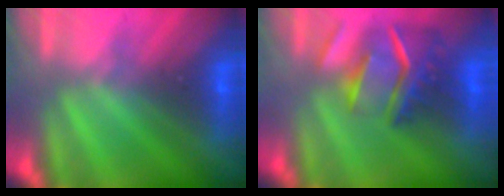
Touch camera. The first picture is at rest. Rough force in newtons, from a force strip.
{"total": 6.1}